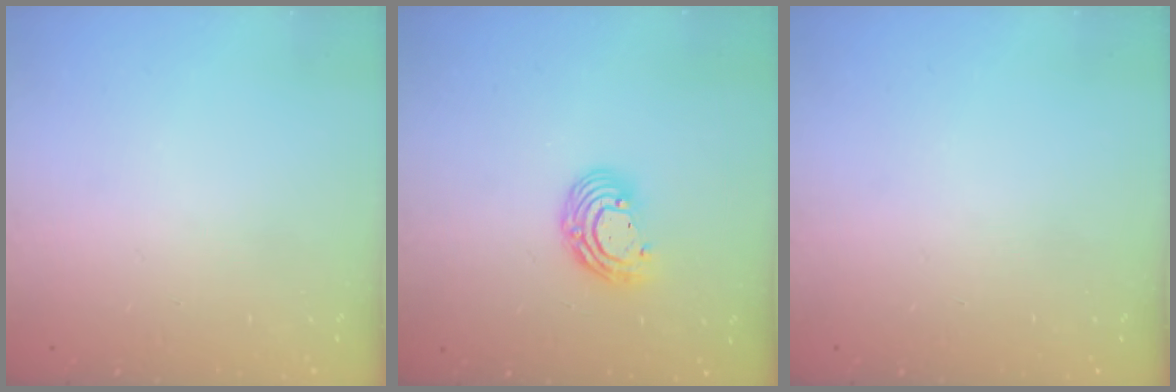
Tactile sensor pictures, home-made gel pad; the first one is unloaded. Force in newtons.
{"total": 9.2, "press": 9.2, "slide": 0.6}
{"total": 0.0}